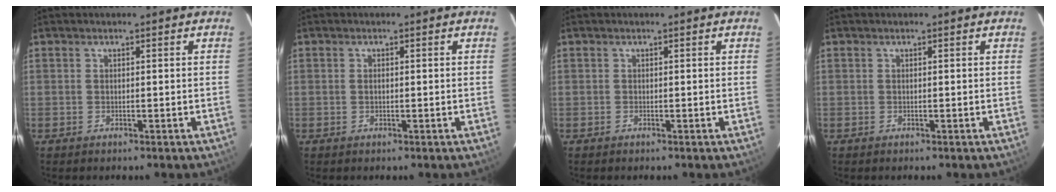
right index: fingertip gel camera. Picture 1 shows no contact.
{"total": 0.9, "force": [0.1, 0.5, 0.7], "torque": [-0.012, 0.001, 0.001]}
{"total": 0.0}
{"total": 0.0}